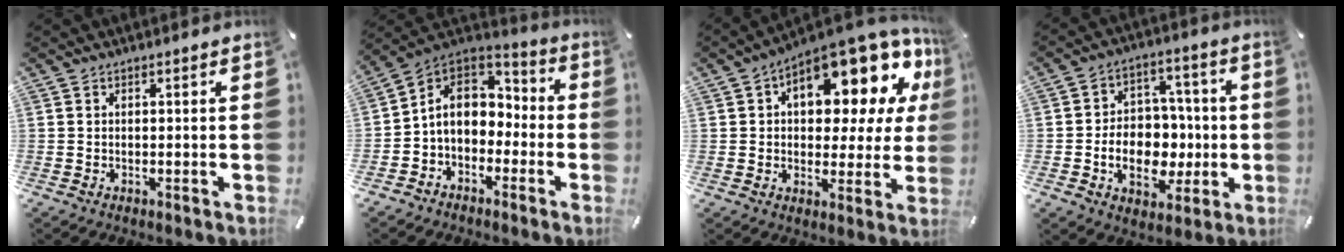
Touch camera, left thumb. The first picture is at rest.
{"total": 9.7, "force": [-1.3, 8.2, 5.1], "torque": [-0.098, 0.015, -0.020]}
{"total": 16.3, "force": [9.4, 7.6, 11.0], "torque": [-0.141, -0.084, 0.149]}
{"total": 12.6, "force": [-2.5, 10.0, 7.2], "torque": [-0.118, 0.011, -0.035]}